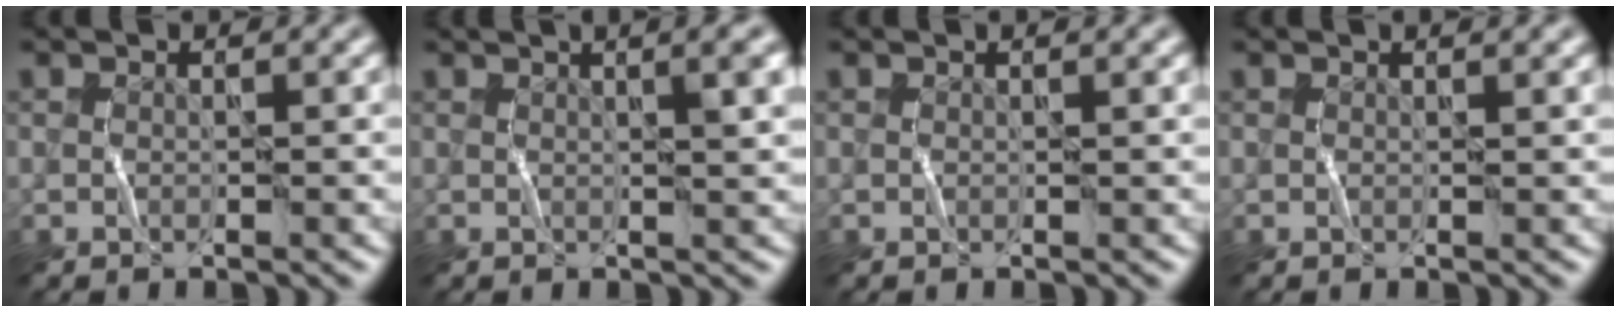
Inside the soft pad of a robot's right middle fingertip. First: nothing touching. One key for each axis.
{"total": 4.3, "fx": 0.9, "fy": 1.2, "fz": 4.0, "tx": -0.034, "ty": 0.020, "tz": 0.011}
{"total": 0.6, "fx": 0.2, "fy": 0.3, "fz": 0.4, "tx": 0.001, "ty": 0.000, "tz": -0.001}
{"total": 1.1, "fx": 0.4, "fy": 0.6, "fz": 0.8, "tx": -0.001, "ty": 0.004, "tz": -0.005}